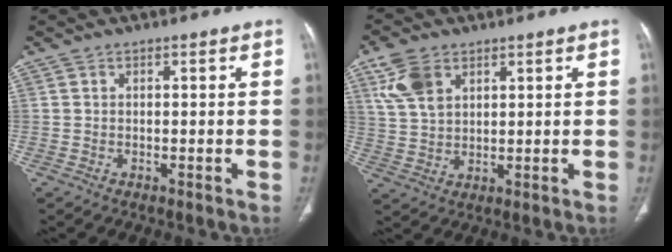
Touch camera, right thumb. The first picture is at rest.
{"total": 8.1, "force": [4.0, 5.0, 4.9], "torque": [-0.092, -0.007, 0.086]}